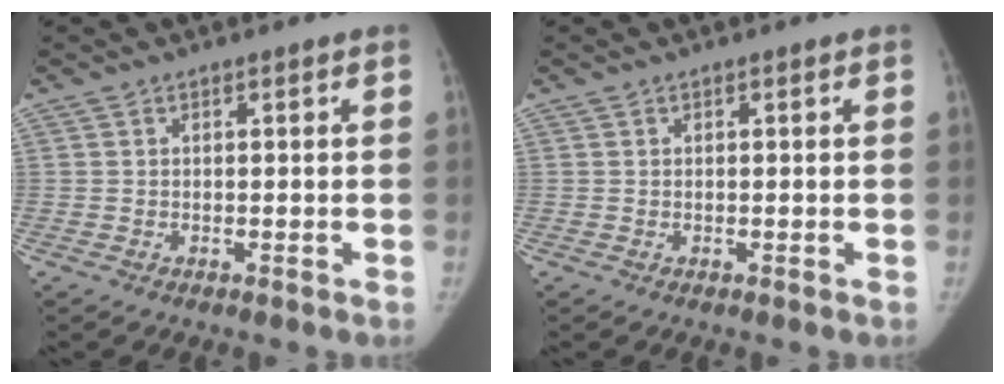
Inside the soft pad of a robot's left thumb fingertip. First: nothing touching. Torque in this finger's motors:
{"motor_torque": [-0.15, 0.17, 0.03, -0.33, 0.04]}